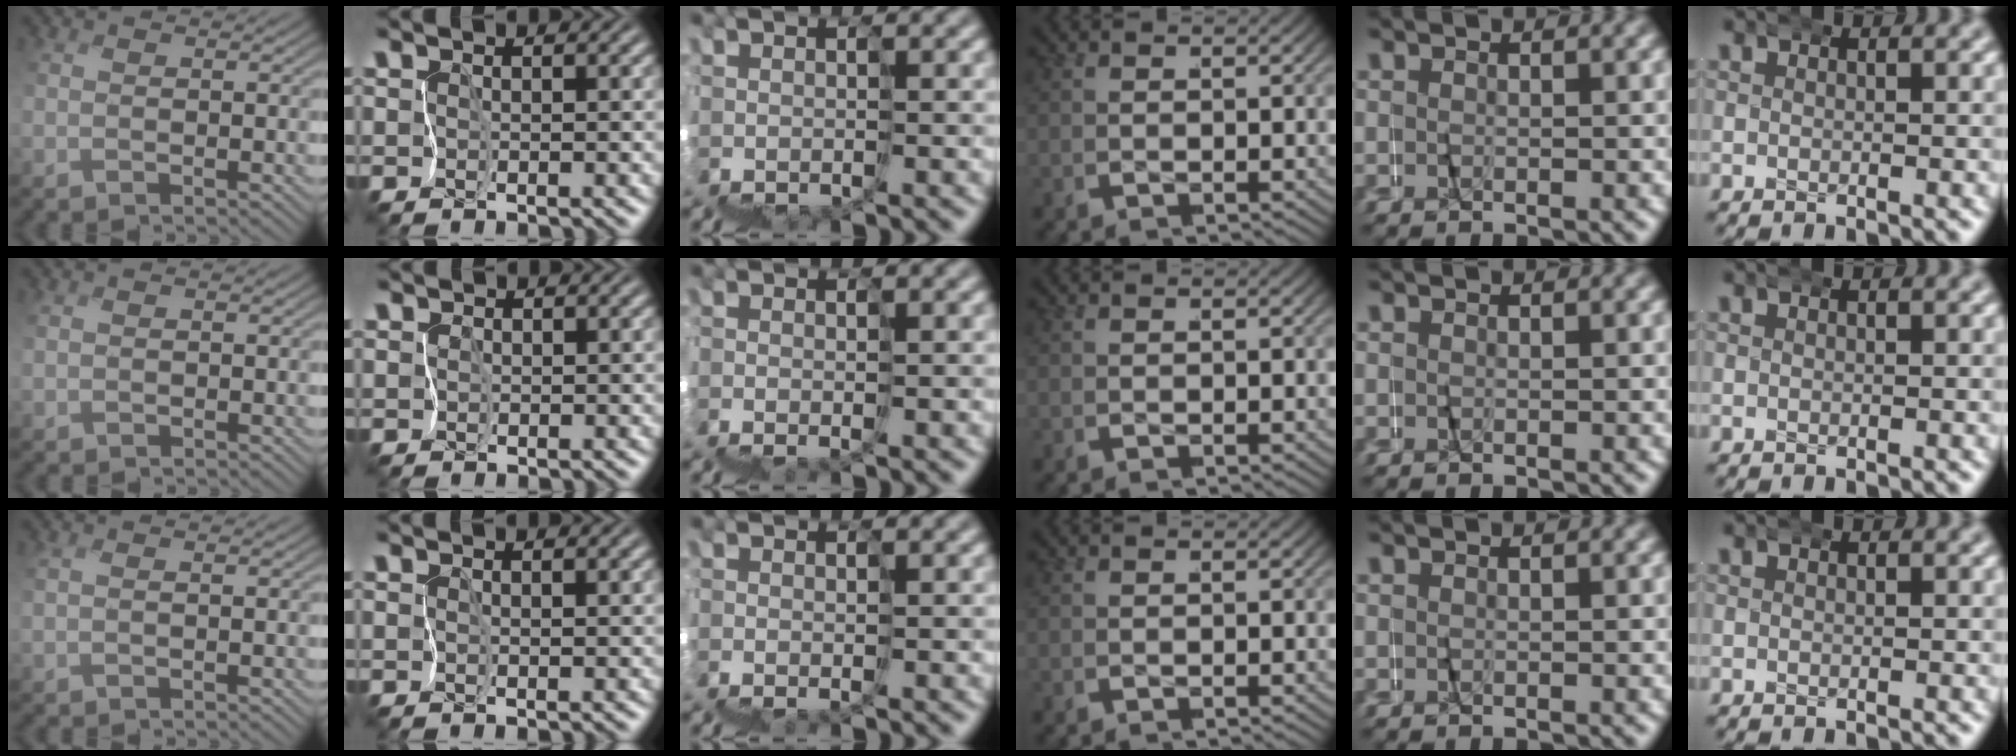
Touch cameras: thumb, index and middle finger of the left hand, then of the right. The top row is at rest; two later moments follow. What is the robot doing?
{"motion": "wrap", "object": "netting"}